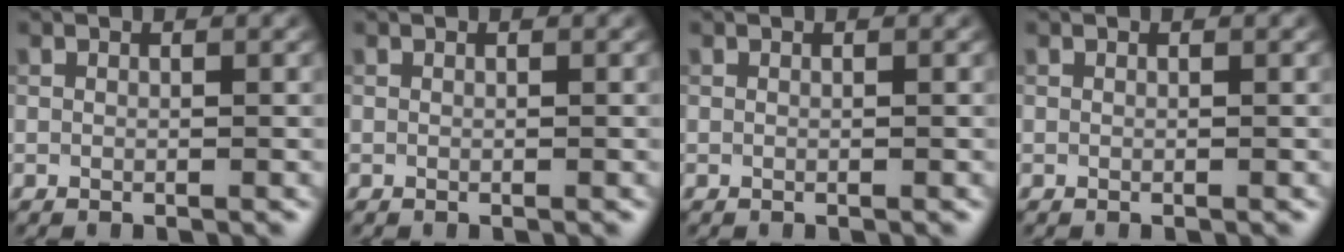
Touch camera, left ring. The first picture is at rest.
{"total": 0.0}
{"total": 0.0}
{"total": 0.0}